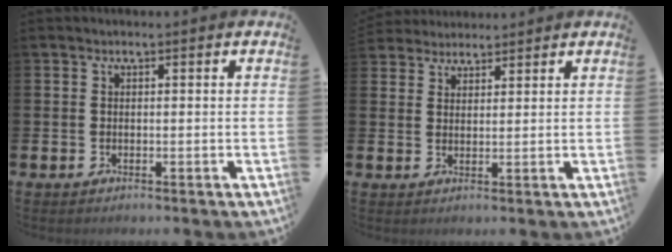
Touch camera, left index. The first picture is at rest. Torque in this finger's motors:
{"motor_torque": [0.36, -0.35, 0.52, 0.13]}